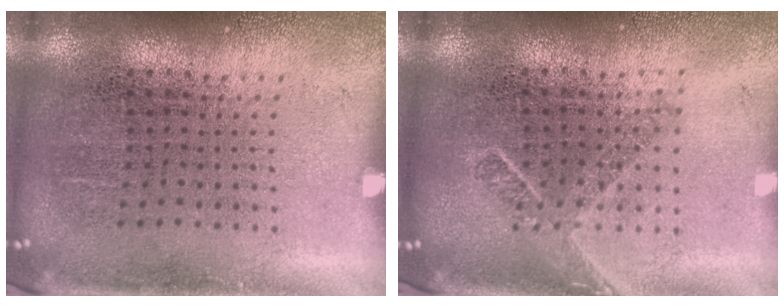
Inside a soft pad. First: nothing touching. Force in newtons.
{"total": 1.7, "press": 1.3, "slide": 1.1}